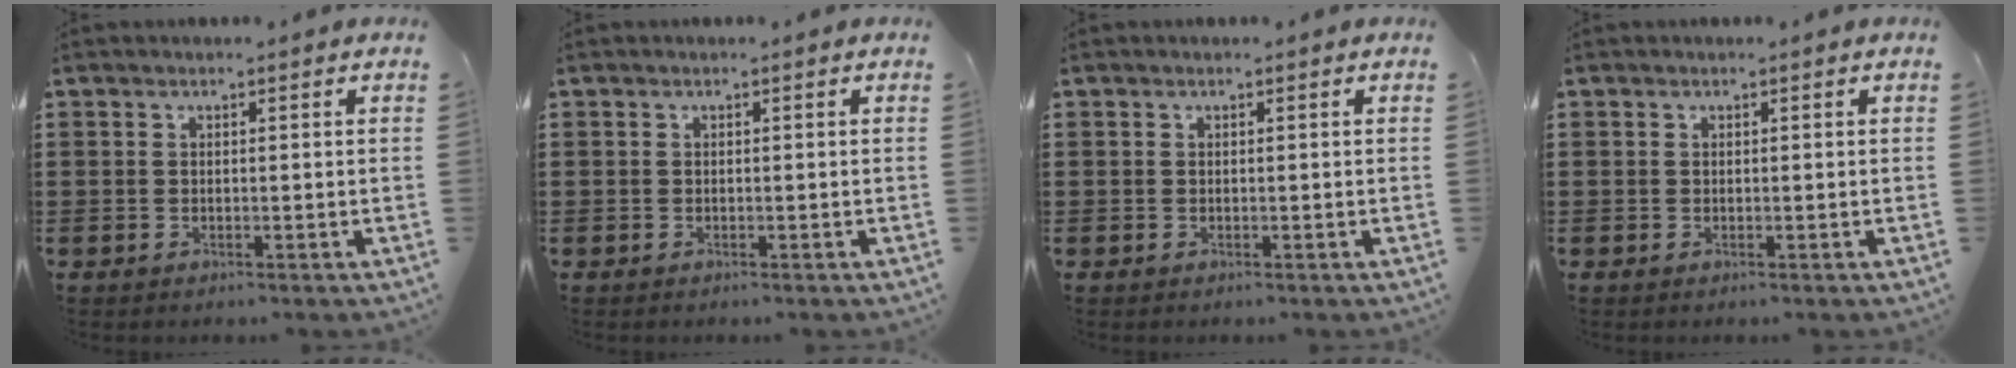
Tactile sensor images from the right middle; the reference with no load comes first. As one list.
[{"total": 0.0}, {"total": 0.0}, {"total": 0.0}]